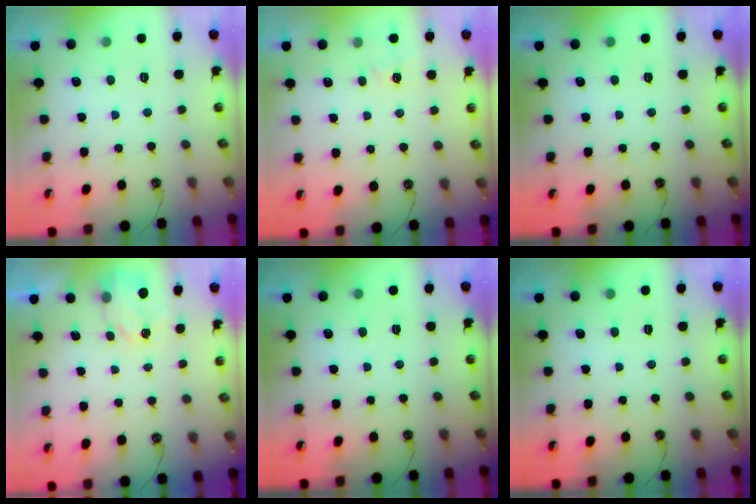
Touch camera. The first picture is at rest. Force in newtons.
{"total": 3.6, "press": 3.6, "slide": 0.3}
{"total": 0.0}
{"total": 2.6, "press": 2.6, "slide": 0.3}
{"total": 0.0}
{"total": 0.0}